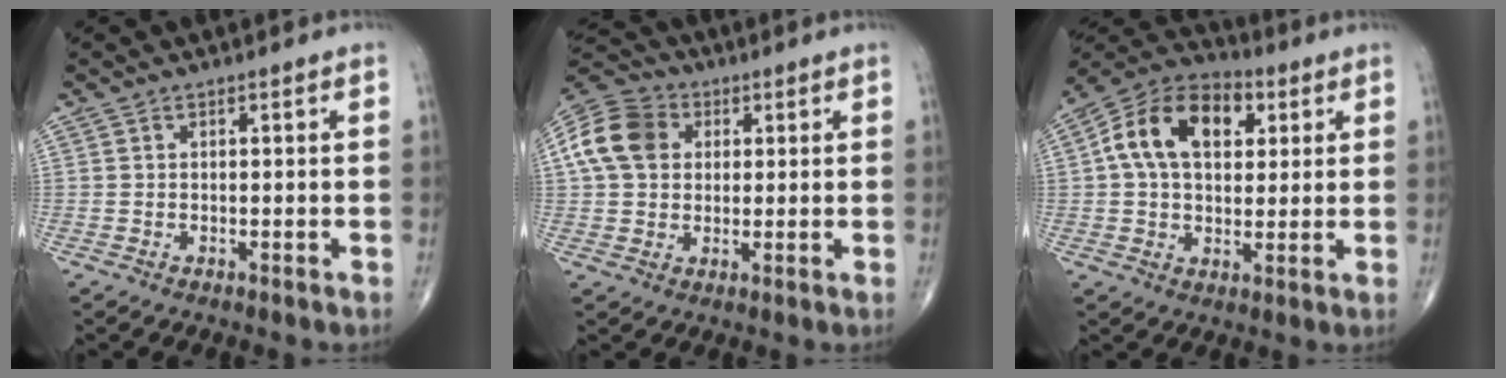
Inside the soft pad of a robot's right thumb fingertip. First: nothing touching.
{"total": 12.4, "force": [2.9, 9.8, 7.0], "torque": [-0.125, 0.015, 0.042]}
{"total": 16.1, "force": [4.2, 10.5, 11.5], "torque": [-0.177, 0.012, 0.063]}